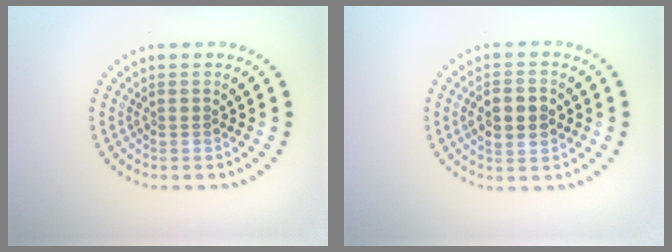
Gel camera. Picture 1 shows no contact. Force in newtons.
{"total": 4.2, "press": 4.2, "slide": 0.1}